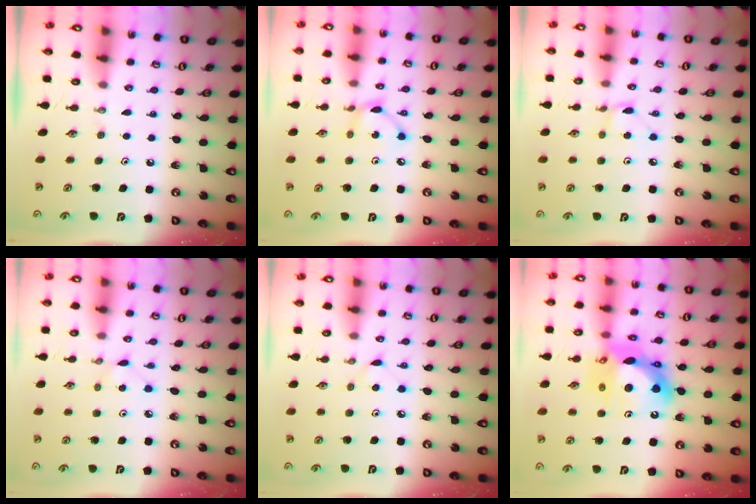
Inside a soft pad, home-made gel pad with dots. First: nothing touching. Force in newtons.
{"total": 5.8, "press": 5.8, "slide": 0.2}
{"total": 3.0, "press": 3.0, "slide": 0.4}
{"total": 2.9, "press": 2.9, "slide": 0.3}
{"total": 3.8, "press": 3.8, "slide": 0.4}
{"total": 15.4, "press": 15.3, "slide": 1.7}